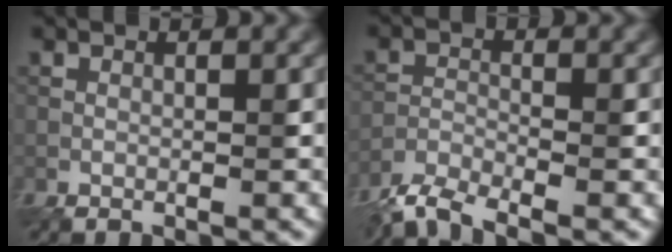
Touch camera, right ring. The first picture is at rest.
{"total": 4.8, "force": [-4.3, 1.1, 1.8], "torque": [-0.044, -0.010, -0.091]}